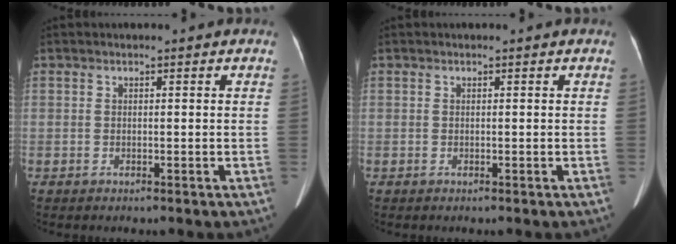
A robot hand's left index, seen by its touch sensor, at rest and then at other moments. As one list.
[{"total": 0.0}]